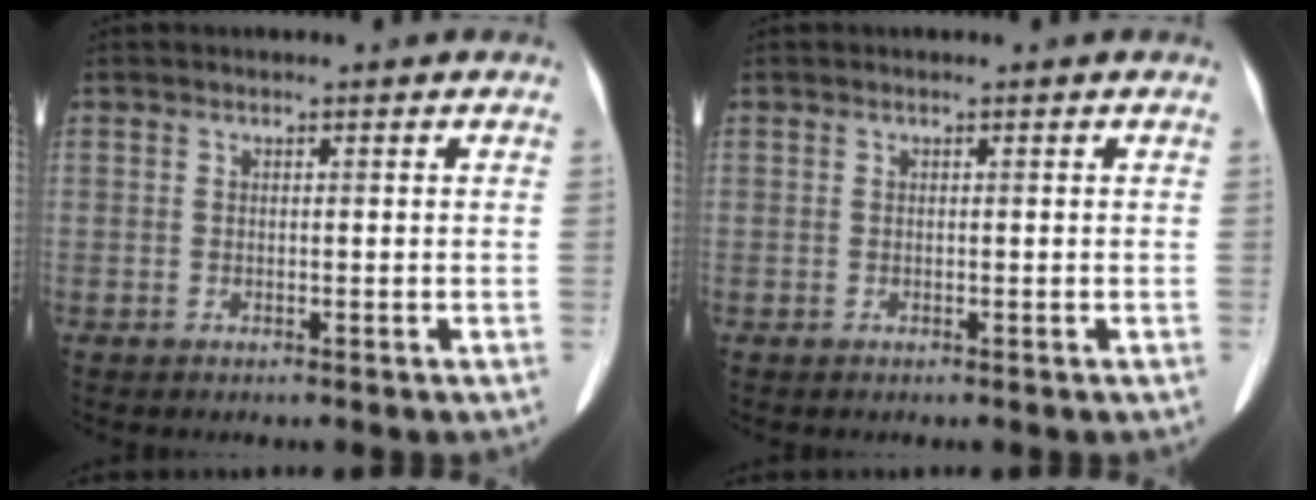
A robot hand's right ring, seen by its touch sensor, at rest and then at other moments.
{"total": 0.0}